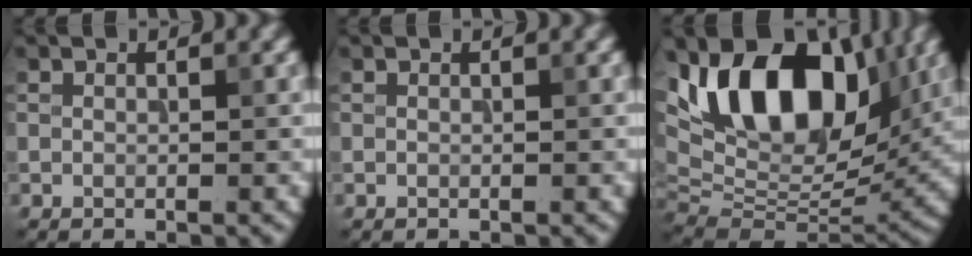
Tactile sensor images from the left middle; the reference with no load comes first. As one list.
[{"total": 0.0}, {"total": 15.1, "force": [6.5, 8.4, 10.8], "torque": [-0.174, 0.029, 0.104]}]